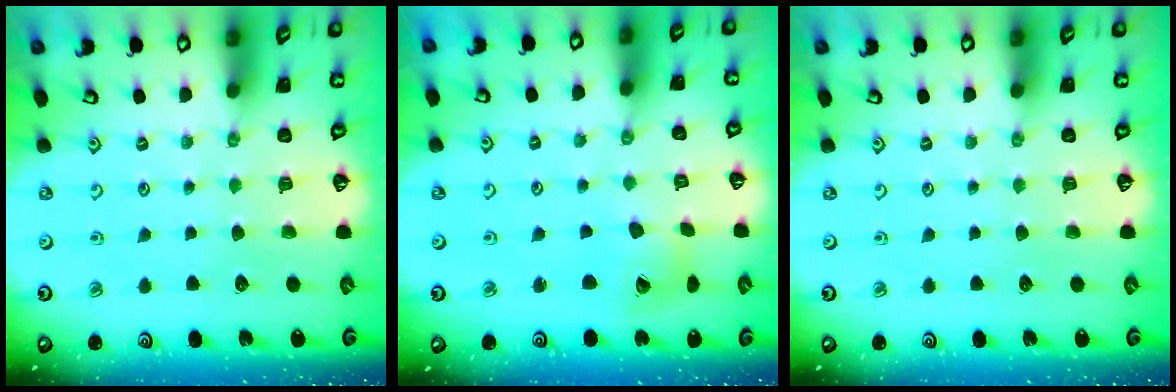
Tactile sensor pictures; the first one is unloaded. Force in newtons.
{"total": 9.8, "press": 9.8, "slide": 1.3}
{"total": 0.0}